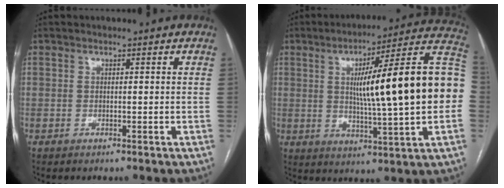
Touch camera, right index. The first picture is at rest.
{"total": 22.9, "force": [1.4, 1.3, 22.9], "torque": [-0.281, 0.034, 0.016]}